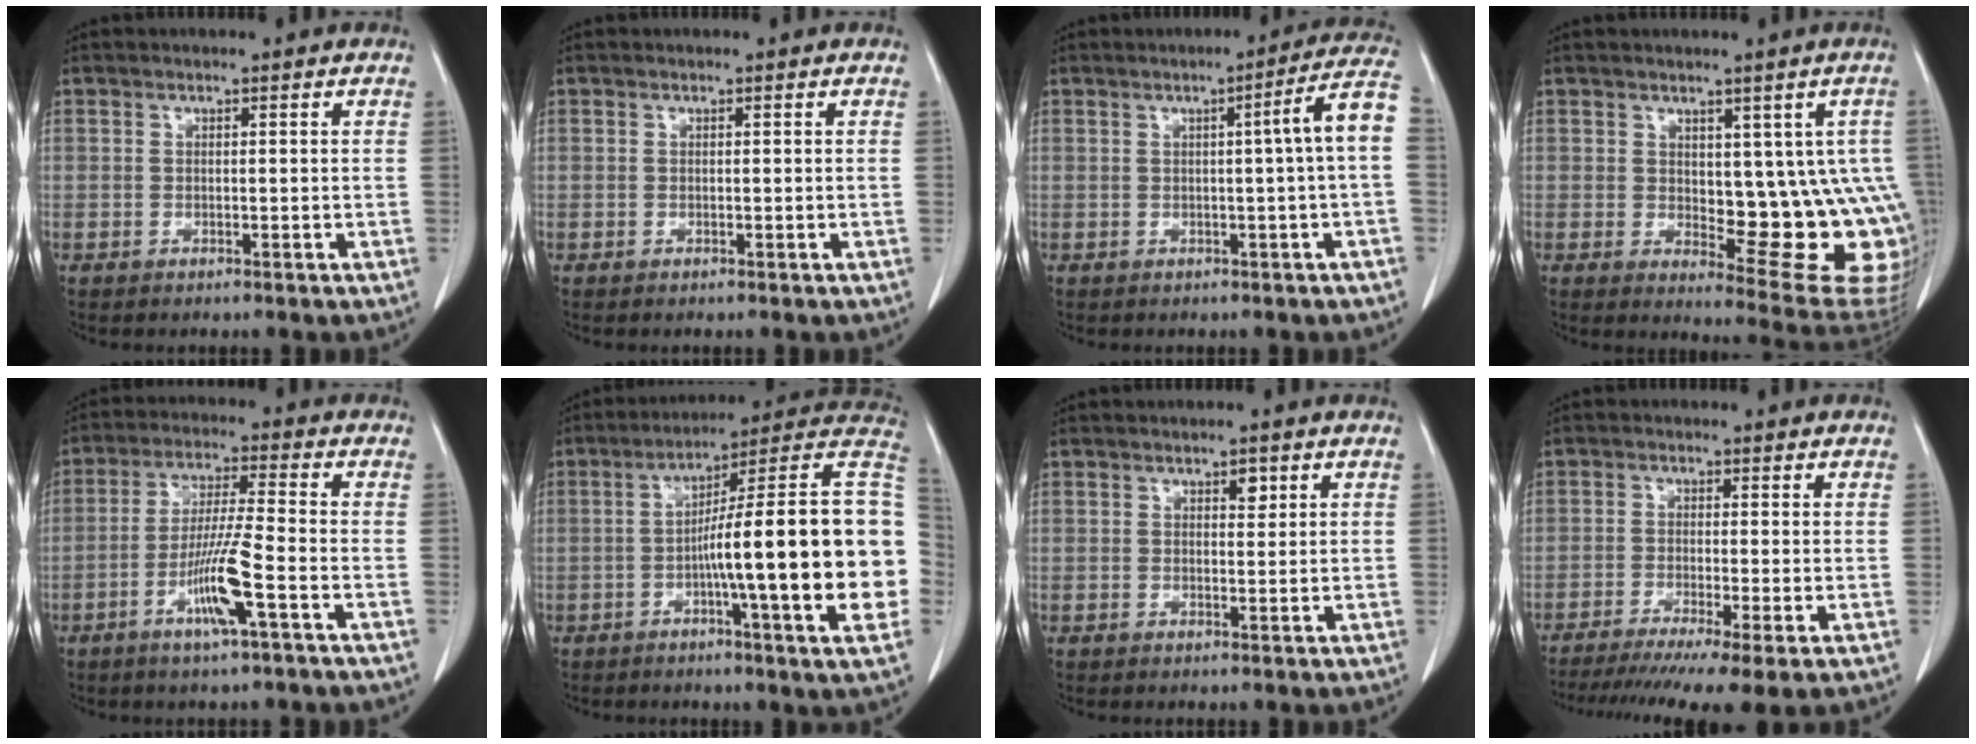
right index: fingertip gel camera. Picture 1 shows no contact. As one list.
[{"total": 0.0}, {"total": 6.9, "force": [0.2, -1.1, 6.8], "torque": [-0.083, 0.011, 0.001]}, {"total": 14.0, "force": [0.4, 5.9, 12.7], "torque": [-0.117, -0.002, 0.021]}, {"total": 9.1, "force": [-3.7, -0.3, 8.3], "torque": [-0.161, -0.010, -0.072]}, {"total": 25.2, "force": [-2.6, 1.0, 25.1], "torque": [-0.260, 0.026, -0.049]}, {"total": 1.7, "force": [0.9, 0.8, 1.2], "torque": [-0.015, -0.003, 0.013]}, {"total": 11.8, "force": [-8.5, 0.5, 8.2], "torque": [-0.123, -0.022, -0.134]}]